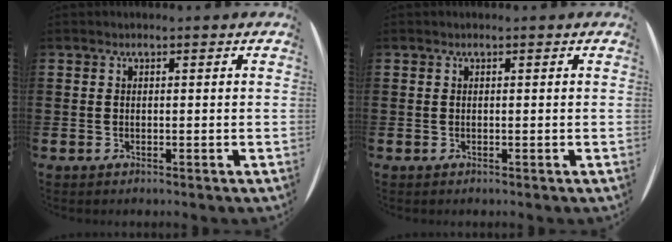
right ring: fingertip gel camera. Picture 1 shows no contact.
{"total": 0.0}